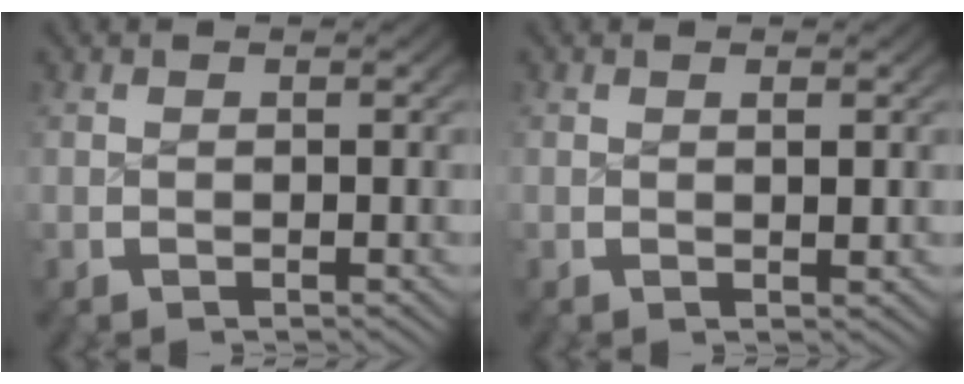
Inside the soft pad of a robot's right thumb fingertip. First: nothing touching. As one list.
[{"total": 0.7, "force": [0.2, 0.2, 0.7], "torque": [-0.008, 0.000, 0.005]}]